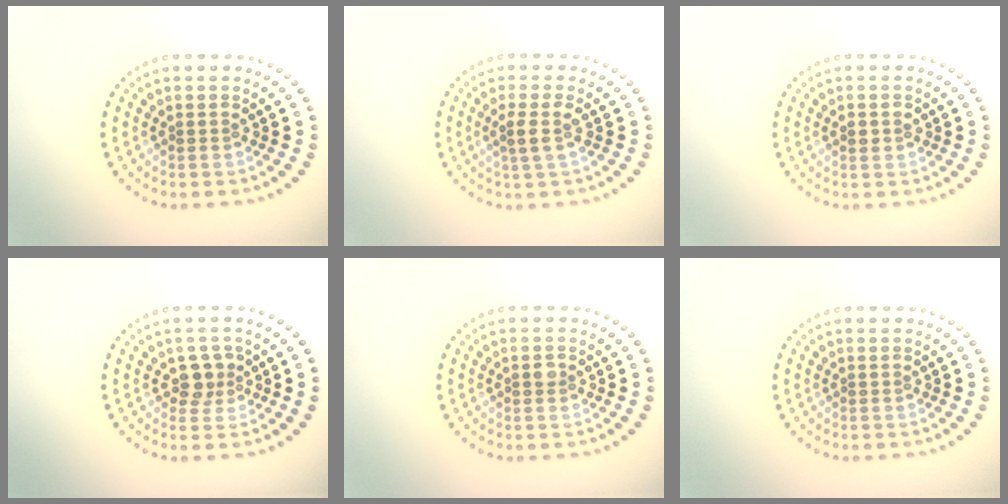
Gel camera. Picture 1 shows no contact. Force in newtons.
{"total": 2.2, "press": 1.8, "slide": 1.3}
{"total": 1.5, "press": 1.5, "slide": 0.2}
{"total": 2.2, "press": 1.9, "slide": 1.0}
{"total": 1.0, "press": 1.0, "slide": 0.2}
{"total": 0.0}